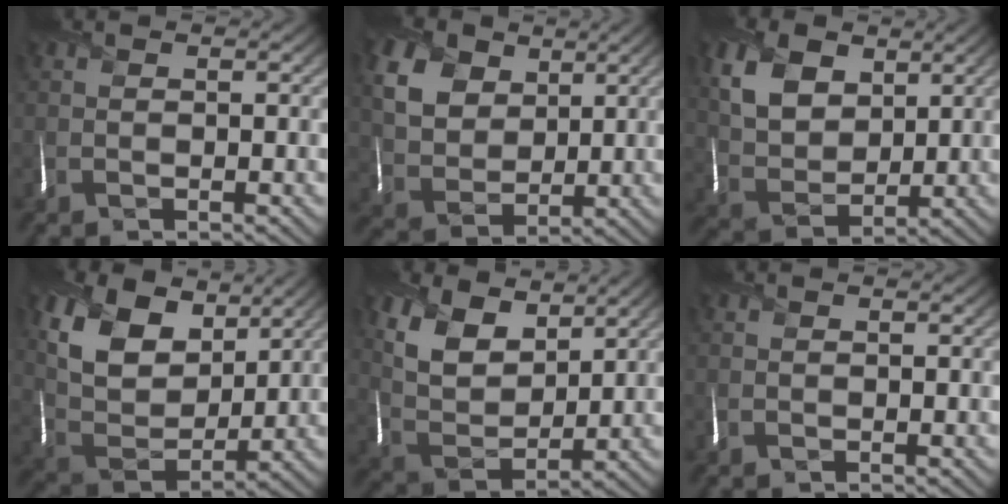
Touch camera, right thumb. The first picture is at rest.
{"total": 9.7, "force": [4.4, 6.8, 5.2], "torque": [-0.163, 0.008, 0.085]}
{"total": 9.0, "force": [3.9, 5.8, 5.6], "torque": [-0.150, 0.009, 0.069]}
{"total": 12.3, "force": [6.1, 7.5, 7.6], "torque": [-0.188, 0.013, 0.106]}
{"total": 9.6, "force": [5.6, 5.2, 5.8], "torque": [-0.143, 0.003, 0.105]}
{"total": 0.0}